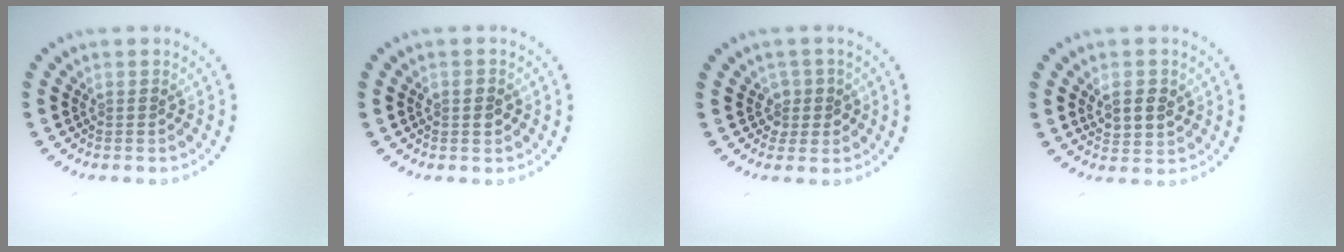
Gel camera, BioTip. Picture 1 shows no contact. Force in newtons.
{"total": 1.4, "press": 1.4, "slide": 0.1}
{"total": 1.8, "press": 1.4, "slide": 1.1}
{"total": 3.0, "press": 2.9, "slide": 0.6}